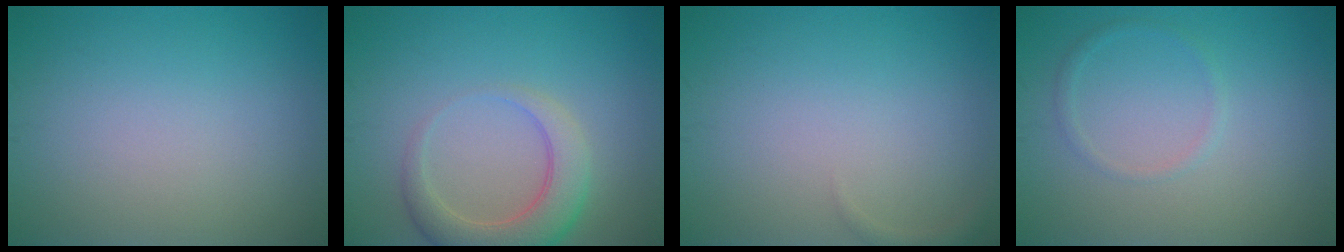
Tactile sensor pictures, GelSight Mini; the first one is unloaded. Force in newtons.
{"total": 4.6, "press": 4.6, "slide": 0.4}
{"total": 0.7, "press": 0.7, "slide": 0.1}
{"total": 1.0, "press": 1.0, "slide": 0.1}